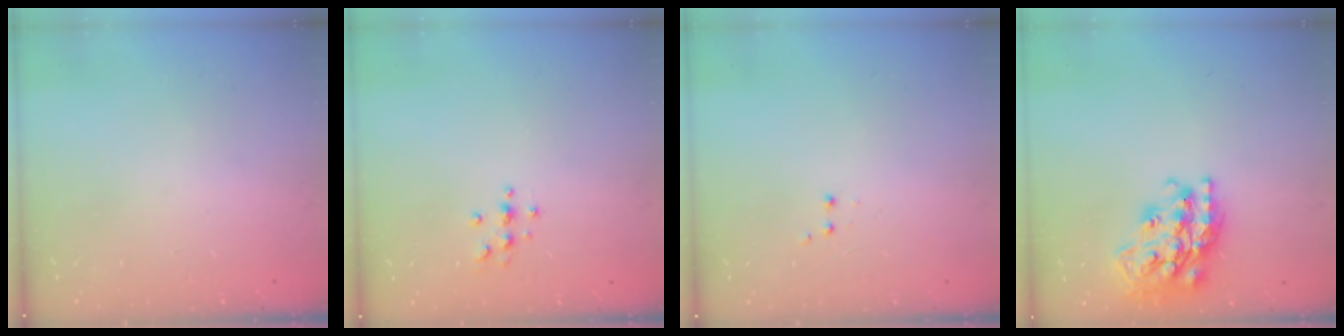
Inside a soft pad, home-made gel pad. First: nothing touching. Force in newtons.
{"total": 3.3, "press": 3.3, "slide": 0.4}
{"total": 2.0, "press": 1.8, "slide": 0.9}
{"total": 22.6, "press": 22.5, "slide": 1.7}